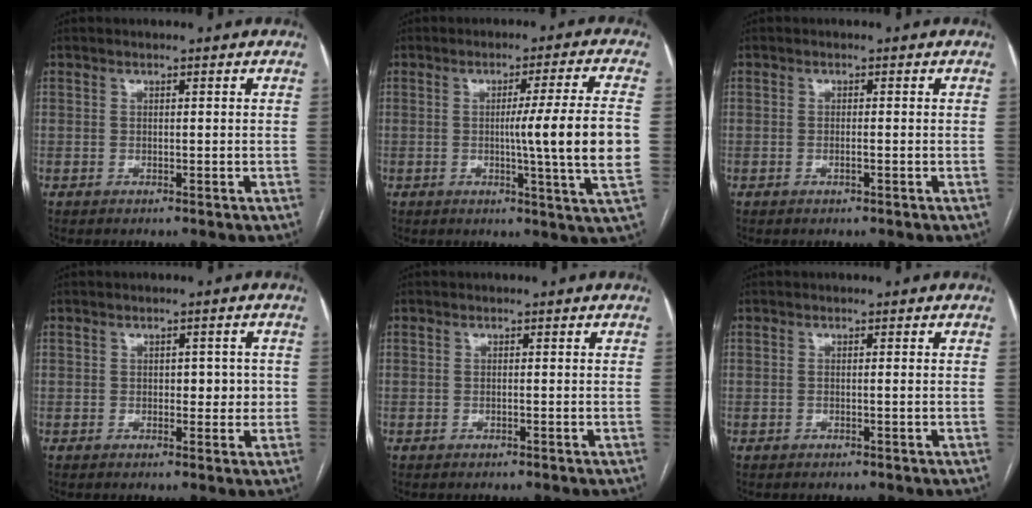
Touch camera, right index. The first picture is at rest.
{"total": 11.8, "force": [-0.5, -2.0, 11.6], "torque": [-0.168, -0.014, -0.008]}
{"total": 0.8, "force": [-0.3, 0.0, 0.7], "torque": [-0.016, -0.001, -0.004]}
{"total": 3.3, "force": [0.0, 2.0, 2.7], "torque": [-0.027, 0.007, 0.002]}
{"total": 0.0}
{"total": 0.6, "force": [-0.1, -0.2, 0.6], "torque": [-0.011, -0.001, -0.002]}